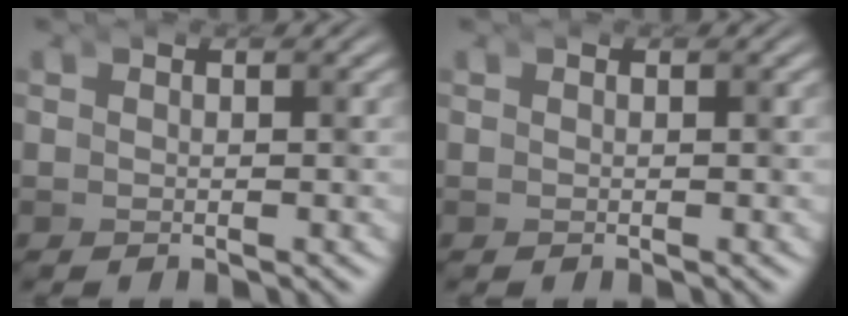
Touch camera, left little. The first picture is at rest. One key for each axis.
{"total": 0.0}